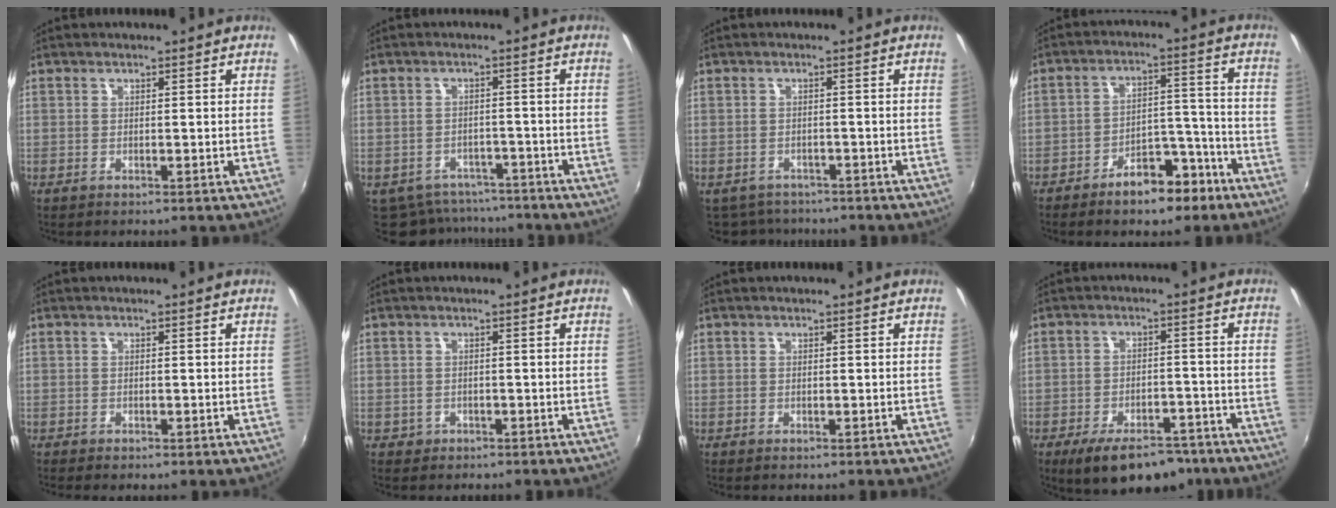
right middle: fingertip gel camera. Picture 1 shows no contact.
{"total": 10.6, "force": [-8.7, 5.4, 2.5], "torque": [-0.067, -0.004, -0.119]}
{"total": 6.1, "force": [-5.2, 2.9, 1.2], "torque": [-0.041, -0.014, -0.079]}
{"total": 9.6, "force": [-7.0, 4.4, 5.0], "torque": [-0.079, 0.029, -0.093]}
{"total": 0.8, "force": [-0.5, 0.4, 0.5], "torque": [-0.011, -0.005, -0.010]}
{"total": 1.5, "force": [-0.7, 1.3, 0.3], "torque": [-0.009, -0.002, -0.008]}
{"total": 0.0}
{"total": 12.6, "force": [-9.0, 5.8, 6.6], "torque": [-0.126, -0.001, -0.126]}